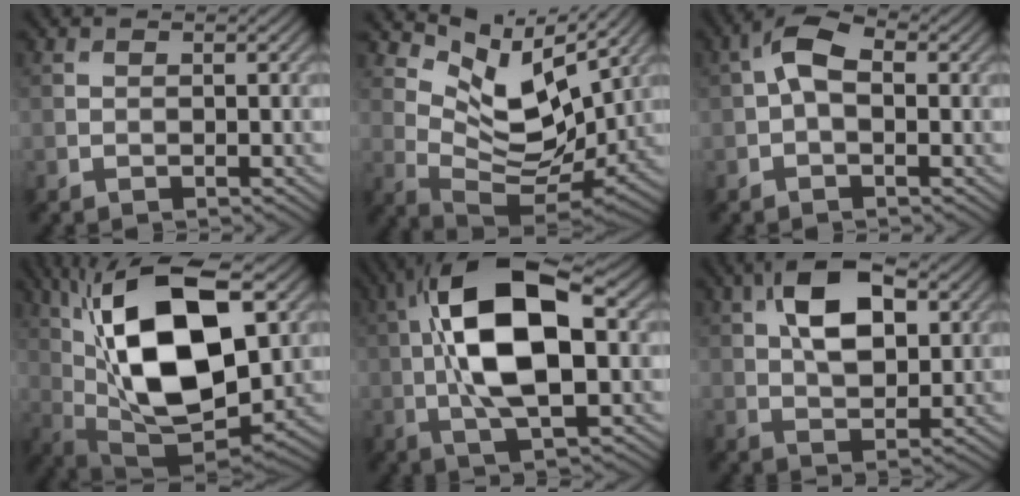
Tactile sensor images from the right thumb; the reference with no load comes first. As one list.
[{"total": 10.1, "force": [5.9, 4.7, 6.8], "torque": [-0.137, -0.008, 0.119]}, {"total": 4.7, "force": [0.5, 2.7, 3.8], "torque": [-0.076, 0.013, 0.000]}, {"total": 18.7, "force": [3.9, 8.6, 16.2], "torque": [-0.304, 0.021, 0.056]}, {"total": 15.0, "force": [1.2, 6.4, 13.5], "torque": [-0.252, 0.026, 0.011]}, {"total": 10.5, "force": [3.3, 5.5, 8.2], "torque": [-0.158, 0.017, 0.051]}]